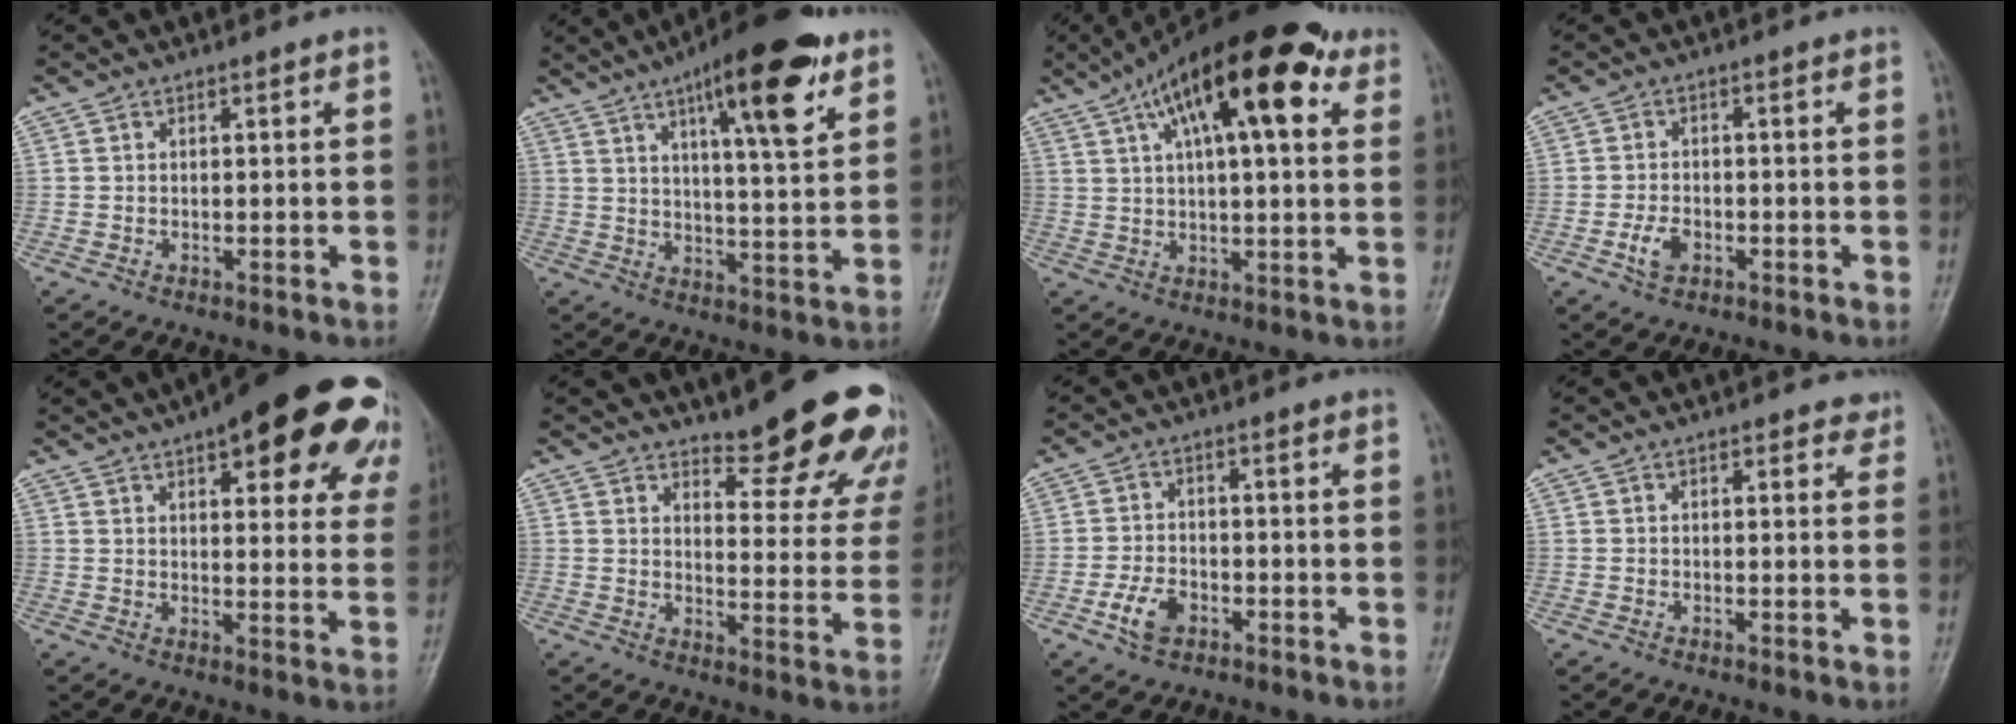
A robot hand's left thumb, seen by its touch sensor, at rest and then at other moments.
{"total": 16.9, "force": [9.0, 4.1, 13.6], "torque": [-0.184, -0.033, 0.133]}
{"total": 20.0, "force": [9.2, 7.1, 16.3], "torque": [-0.245, 0.013, 0.142]}
{"total": 3.4, "force": [-1.6, 2.2, 2.1], "torque": [-0.040, 0.008, -0.030]}
{"total": 24.5, "force": [13.9, 8.6, 18.2], "torque": [-0.202, -0.020, 0.164]}
{"total": 18.3, "force": [15.2, 4.9, 9.0], "torque": [-0.066, -0.127, 0.181]}
{"total": 5.0, "force": [-2.5, 3.2, 2.9], "torque": [-0.054, 0.011, -0.047]}
{"total": 1.9, "force": [1.5, 1.0, 0.5], "torque": [0.016, -0.006, 0.010]}